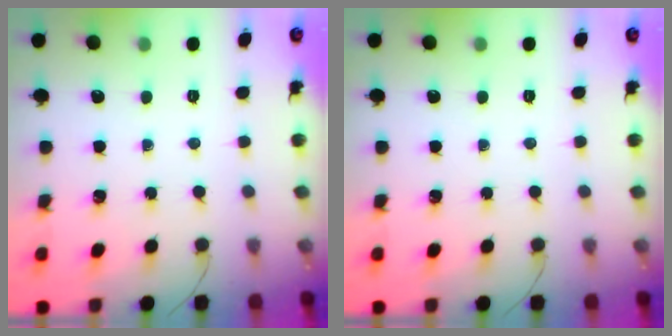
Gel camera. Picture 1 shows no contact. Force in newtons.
{"total": 0.0}